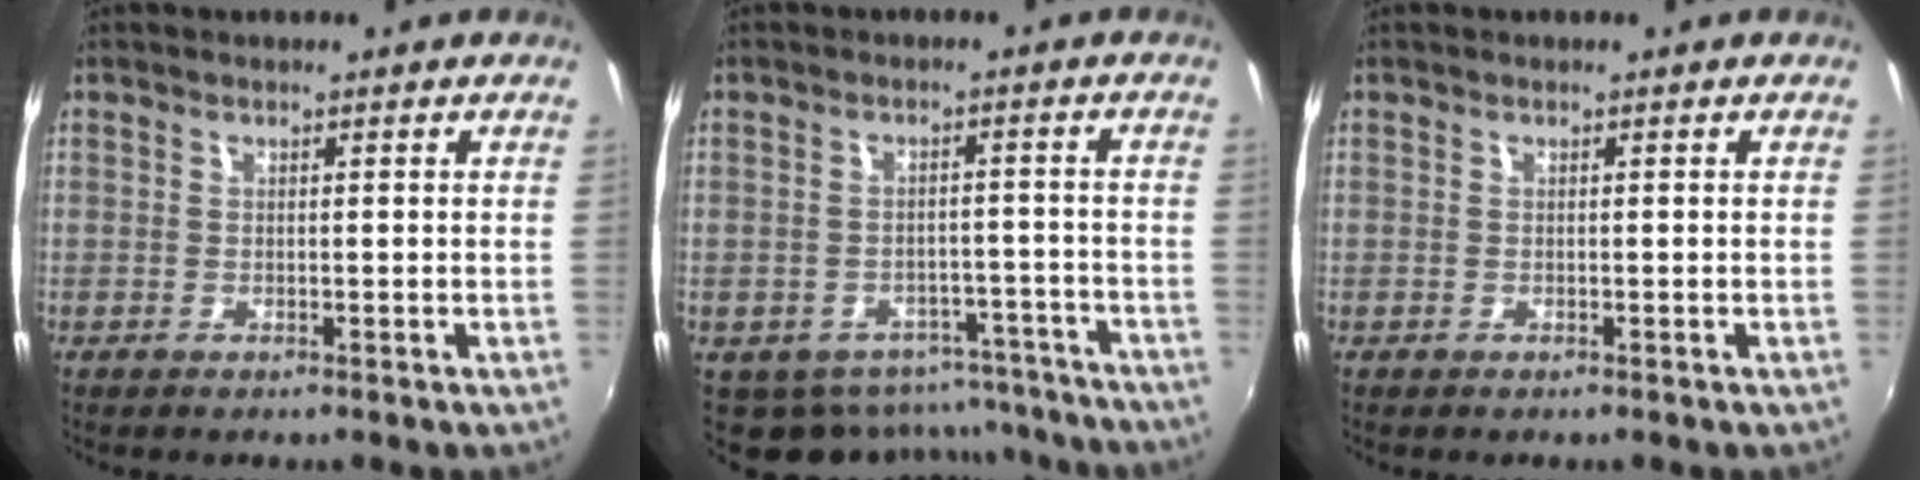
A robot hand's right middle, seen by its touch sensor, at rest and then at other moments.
{"total": 12.6, "force": [-10.2, 6.7, 2.9], "torque": [-0.061, 0.018, -0.113]}
{"total": 0.0}